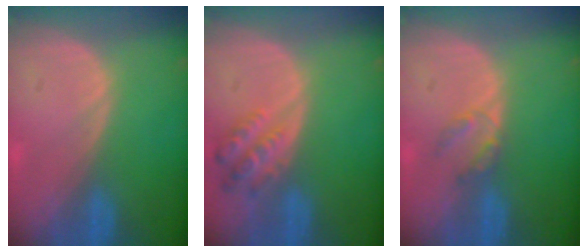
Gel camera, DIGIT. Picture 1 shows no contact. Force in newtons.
{"total": 5.3, "press": 5.0, "slide": 1.9}
{"total": 2.5, "press": 2.5, "slide": 0.3}